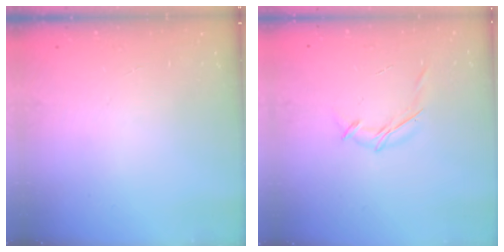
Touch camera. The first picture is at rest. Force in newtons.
{"total": 6.8, "press": 6.7, "slide": 0.9}